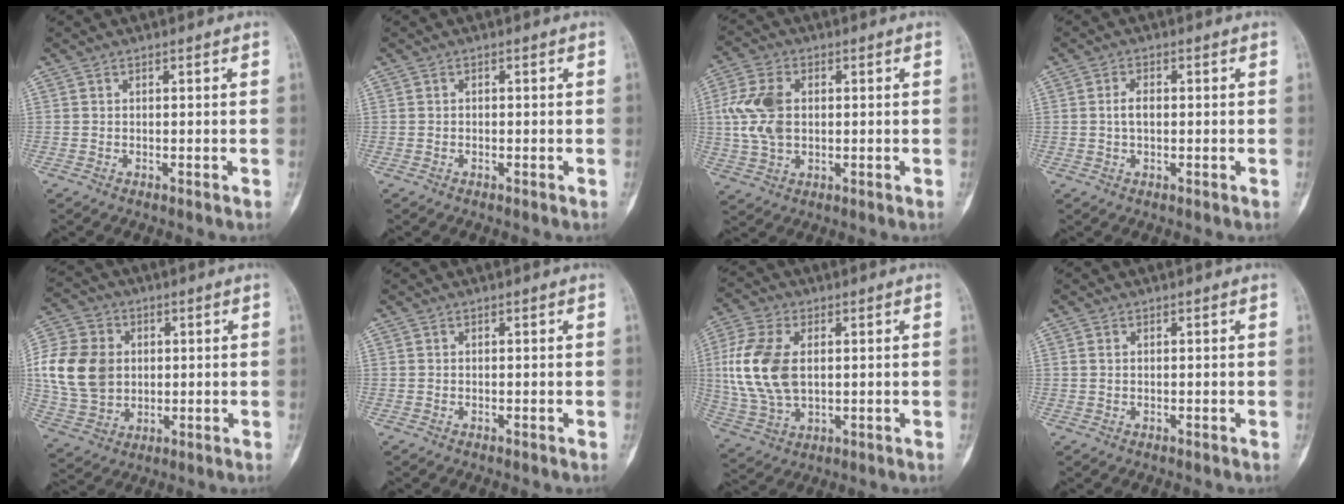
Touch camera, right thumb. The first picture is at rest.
{"total": 0.0}
{"total": 10.0, "force": [0.9, 6.6, 7.4], "torque": [-0.158, 0.006, 0.022]}
{"total": 2.6, "force": [0.0, 1.5, 2.2], "torque": [-0.040, 0.007, -0.002]}
{"total": 15.5, "force": [1.5, 12.4, 9.2], "torque": [-0.168, 0.006, 0.034]}
{"total": 0.0}
{"total": 14.4, "force": [1.8, 8.6, 11.4], "torque": [-0.253, 0.001, 0.039]}
{"total": 0.8, "force": [0.2, 0.5, 0.5], "torque": [-0.014, 0.003, 0.007]}